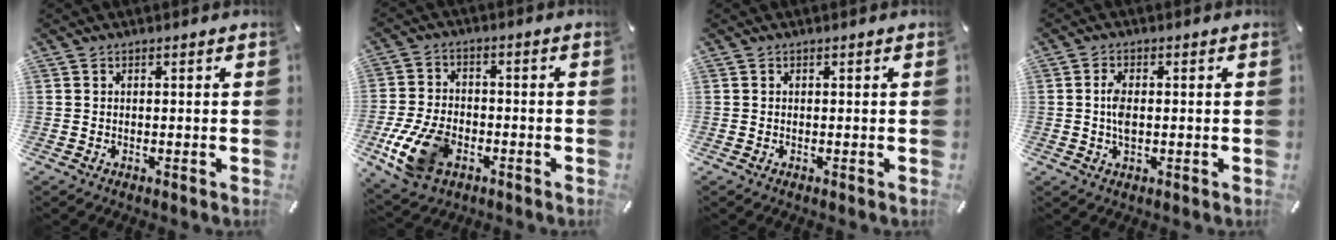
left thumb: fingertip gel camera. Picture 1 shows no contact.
{"total": 12.5, "force": [-5.0, 8.0, 8.1], "torque": [-0.174, 0.016, -0.086]}
{"total": 0.0}
{"total": 3.9, "force": [0.0, 2.0, 3.4], "torque": [-0.080, -0.001, -0.005]}